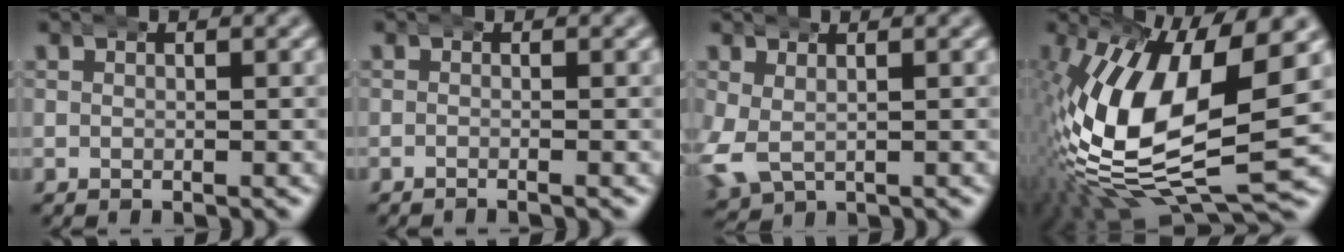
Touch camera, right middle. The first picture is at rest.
{"total": 0.6, "force": [-0.6, -0.1, 0.2], "torque": [-0.001, 0.006, -0.016]}
{"total": 3.5, "force": [0.1, 2.9, 2.0], "torque": [-0.069, -0.021, 0.018]}
{"total": 17.4, "force": [-1.0, 9.0, 14.9], "torque": [-0.300, -0.038, 0.014]}